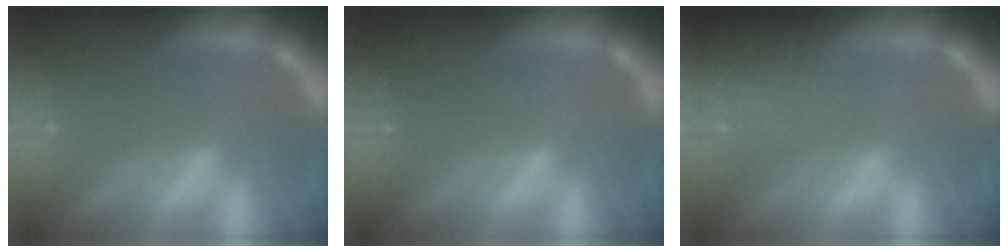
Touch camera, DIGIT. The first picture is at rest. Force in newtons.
{"total": 0.0}
{"total": 9.5}